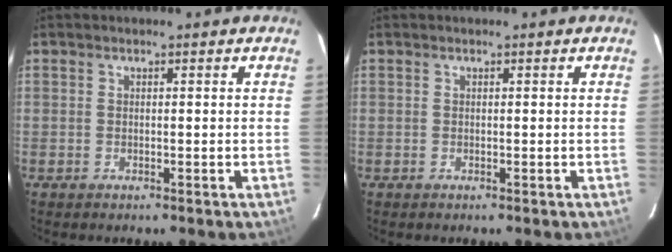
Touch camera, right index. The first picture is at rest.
{"total": 0.0}